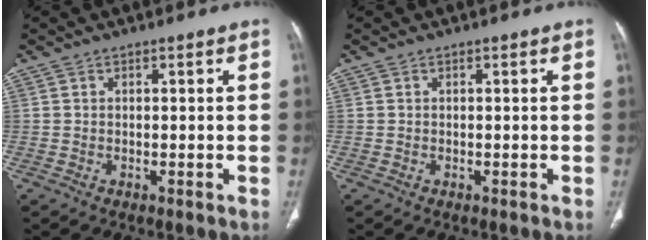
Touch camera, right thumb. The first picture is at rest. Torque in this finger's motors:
{"motor_torque": [0.00, 0.00, -0.20, 0.08, 0.00]}